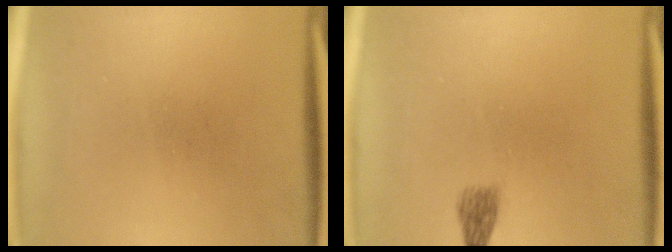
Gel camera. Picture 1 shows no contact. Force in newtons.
{"total": 1.9}